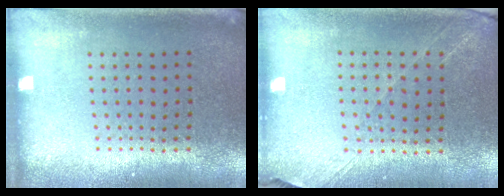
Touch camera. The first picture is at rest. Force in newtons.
{"total": 1.3, "press": 1.2, "slide": 0.6}